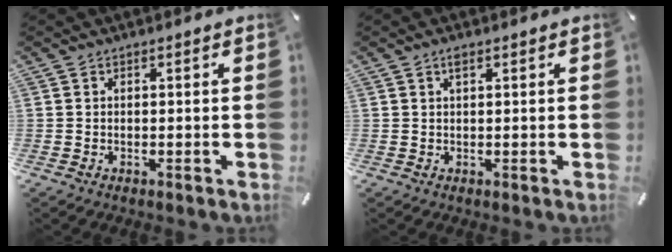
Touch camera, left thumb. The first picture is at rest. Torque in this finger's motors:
{"motor_torque": [0.39, 0.36, -0.17, -0.10, 0.07]}